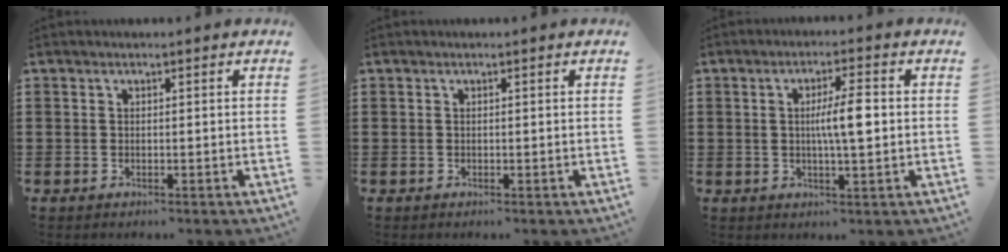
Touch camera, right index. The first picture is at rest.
{"total": 0.0}
{"total": 6.2, "force": [0.3, 1.1, 6.1], "torque": [-0.117, 0.000, -0.001]}